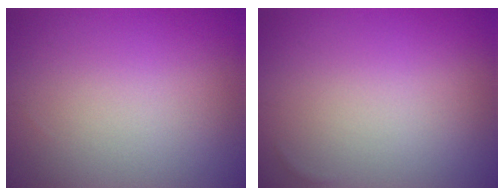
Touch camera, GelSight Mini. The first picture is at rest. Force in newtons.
{"total": 0.0}